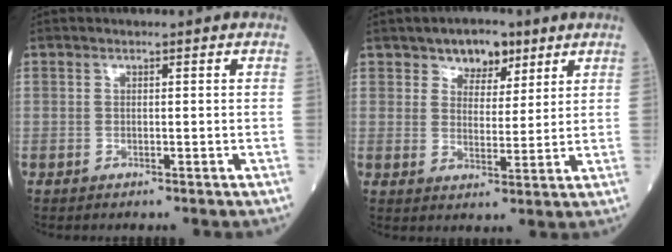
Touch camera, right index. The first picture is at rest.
{"total": 5.7, "force": [3.7, 3.4, 2.7], "torque": [-0.034, 0.006, 0.061]}